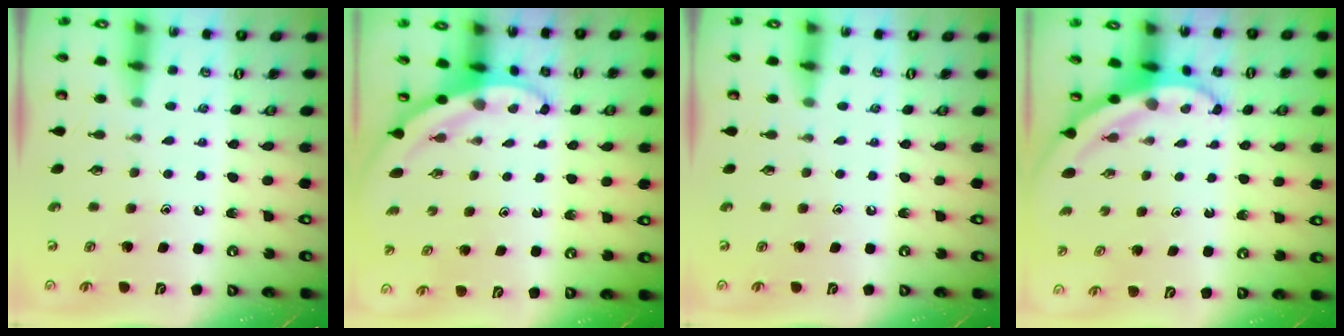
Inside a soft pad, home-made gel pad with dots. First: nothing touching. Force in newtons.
{"total": 3.4, "press": 3.4, "slide": 0.1}
{"total": 0.0}
{"total": 3.9, "press": 3.9, "slide": 0.5}